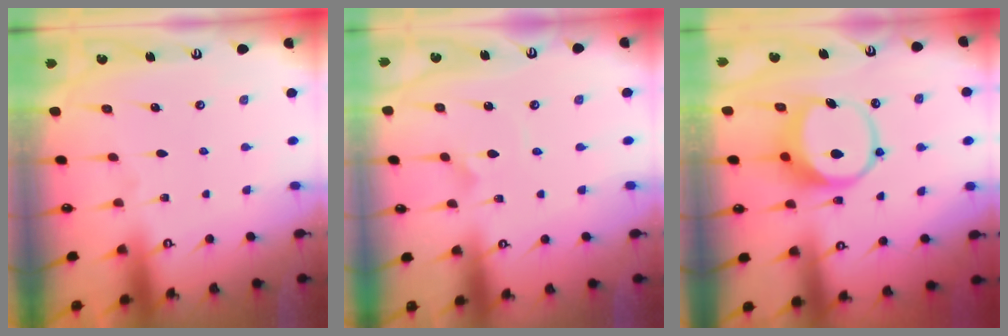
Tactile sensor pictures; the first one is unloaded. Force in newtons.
{"total": 2.3, "press": 2.3, "slide": 0.0}
{"total": 8.9, "press": 8.7, "slide": 1.6}